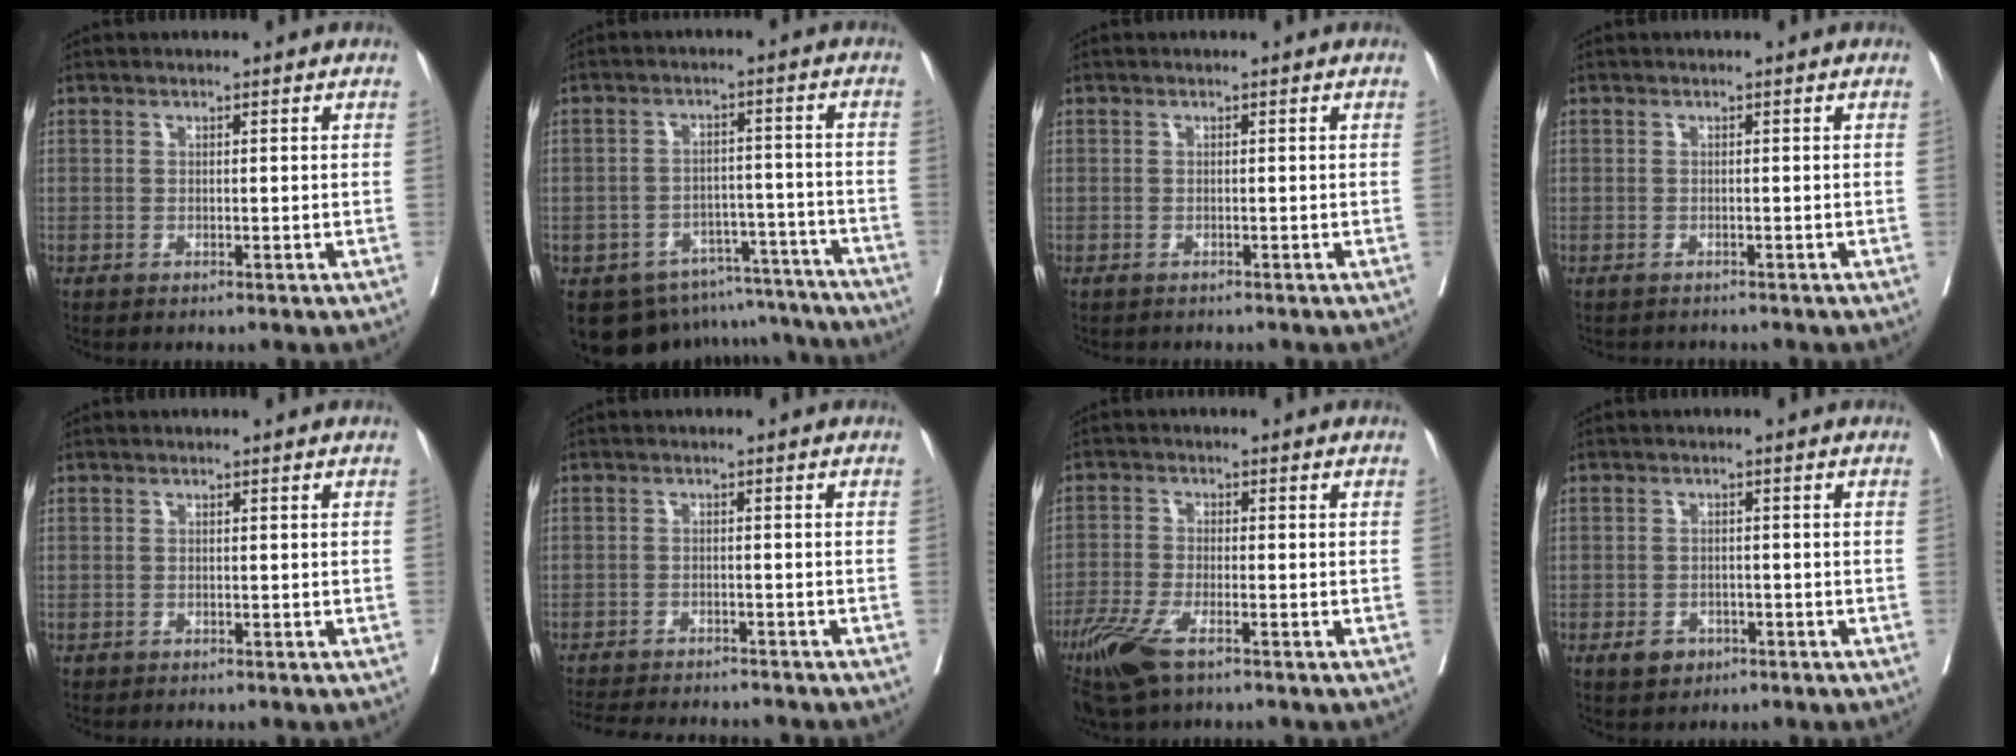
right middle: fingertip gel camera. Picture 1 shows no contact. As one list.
[{"total": 13.7, "force": [-11.9, 6.4, 2.5], "torque": [-0.024, 0.042, -0.147]}, {"total": 0.8, "force": [-0.7, 0.3, -0.1], "torque": [-0.007, 0.000, -0.013]}, {"total": 1.5, "force": [-1.4, 0.6, -0.2], "torque": [-0.003, -0.001, -0.025]}, {"total": 0.0}, {"total": 12.5, "force": [-11.7, 1.6, 4.2], "torque": [-0.068, -0.011, -0.159]}, {"total": 8.0, "force": [-5.2, 2.1, 5.8], "torque": [-0.118, -0.017, -0.096]}, {"total": 3.7, "force": [-2.2, 2.6, 1.6], "torque": [-0.025, 0.003, -0.027]}]